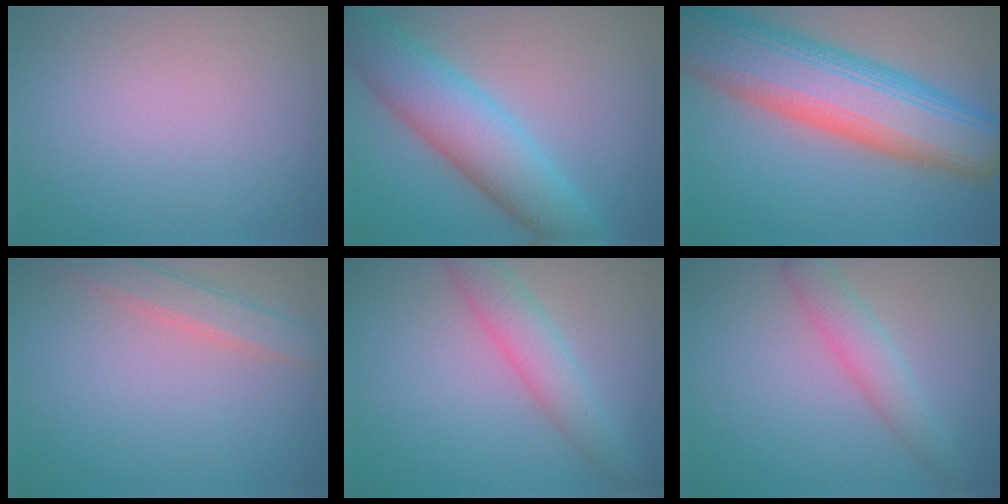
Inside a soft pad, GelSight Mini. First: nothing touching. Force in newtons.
{"total": 7.5, "press": 7.5, "slide": 0.2}
{"total": 12.5, "press": 12.5, "slide": 0.5}
{"total": 2.9, "press": 2.9, "slide": 0.2}
{"total": 4.0, "press": 4.0, "slide": 0.1}
{"total": 2.9, "press": 2.9, "slide": 0.1}